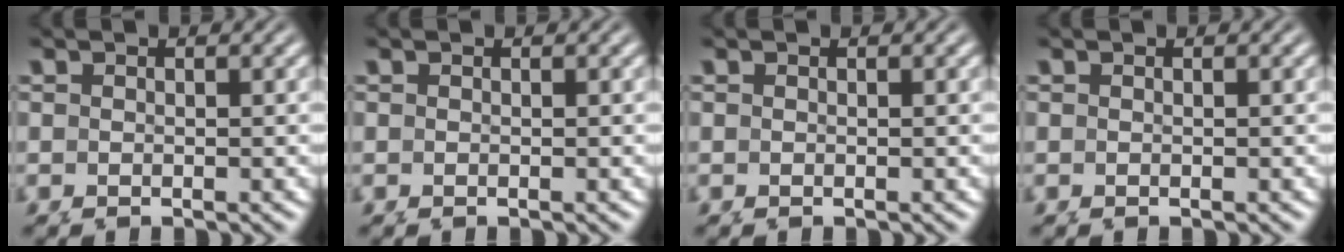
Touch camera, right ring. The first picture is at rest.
{"total": 0.0}
{"total": 0.0}
{"total": 0.0}